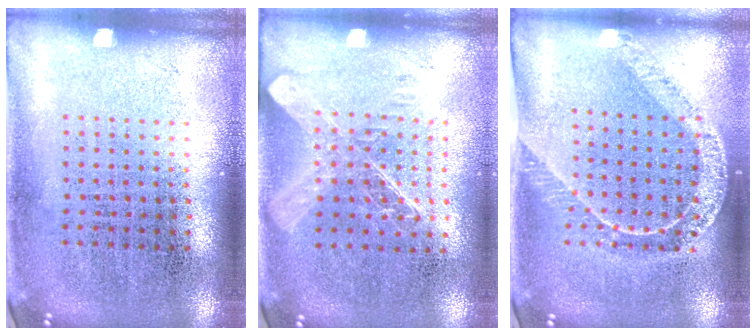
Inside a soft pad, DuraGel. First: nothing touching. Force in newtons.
{"total": 1.5, "press": 1.3, "slide": 0.8}
{"total": 1.6, "press": 1.5, "slide": 0.5}